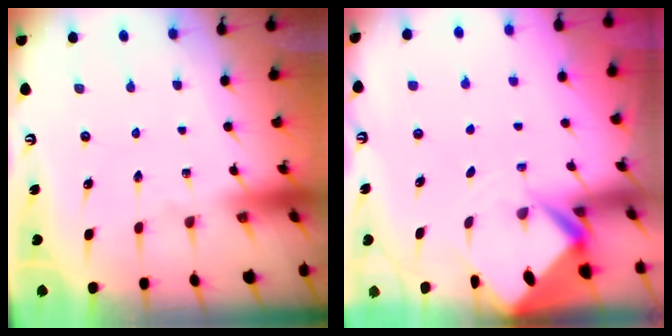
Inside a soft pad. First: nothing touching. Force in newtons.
{"total": 3.6, "press": 3.6, "slide": 0.2}